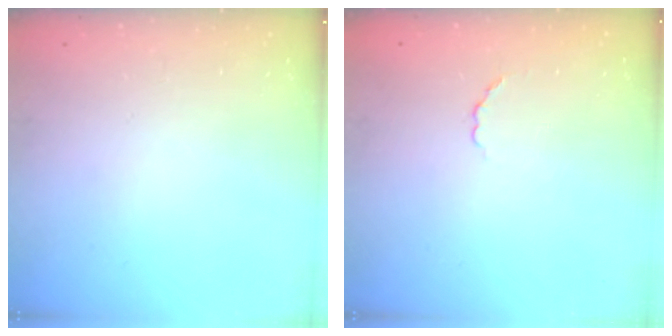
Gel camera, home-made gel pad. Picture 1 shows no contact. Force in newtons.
{"total": 2.4, "press": 2.2, "slide": 1.0}